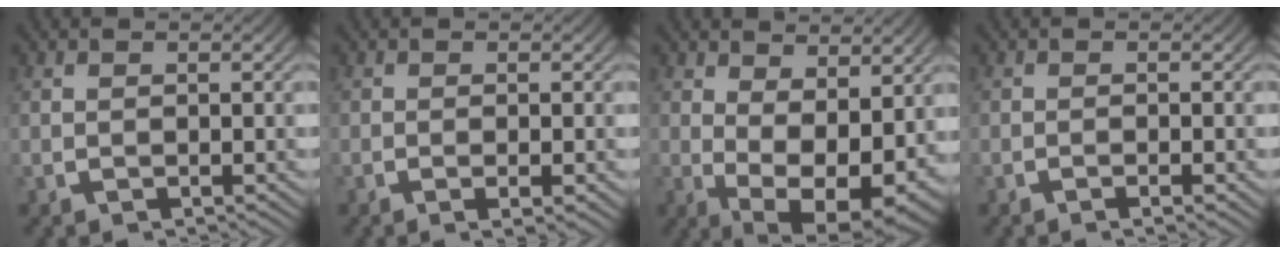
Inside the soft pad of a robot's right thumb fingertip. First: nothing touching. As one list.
[{"total": 1.2, "force": [-0.5, 0.4, 1.0], "torque": [-0.014, 0.005, -0.017]}, {"total": 9.1, "force": [-1.6, 5.5, 7.1], "torque": [-0.123, -0.052, -0.008]}, {"total": 1.0, "force": [-0.7, 0.3, 0.7], "torque": [-0.005, 0.008, -0.022]}]